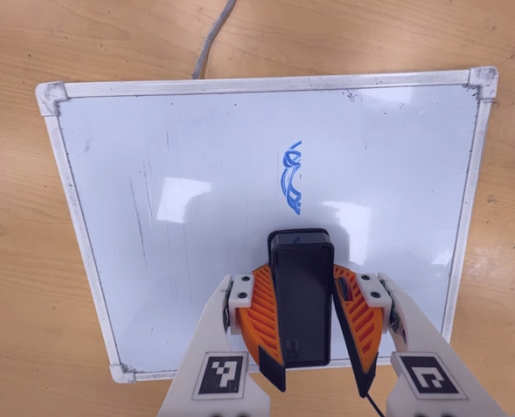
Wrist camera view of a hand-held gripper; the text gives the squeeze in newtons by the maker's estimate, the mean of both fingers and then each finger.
{"total": 9.2, "left": 9.3, "right": 9.1}